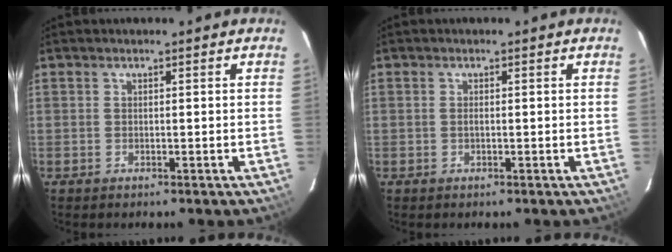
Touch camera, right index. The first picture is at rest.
{"total": 0.5, "force": [-0.1, 0.2, 0.5], "torque": [-0.010, 0.001, -0.003]}